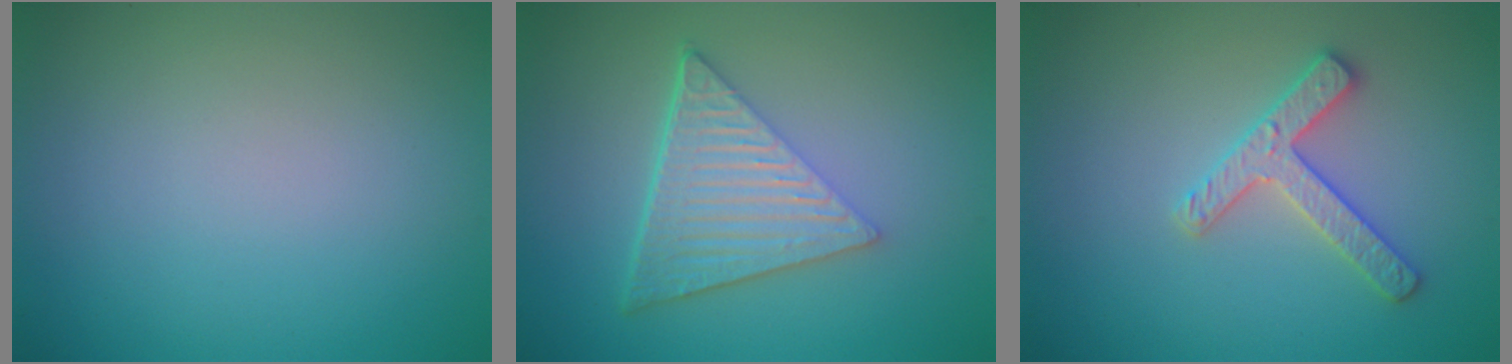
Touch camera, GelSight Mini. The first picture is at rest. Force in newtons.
{"total": 6.8, "press": 4.5, "slide": 5.0}
{"total": 2.7, "press": 2.7, "slide": 0.3}